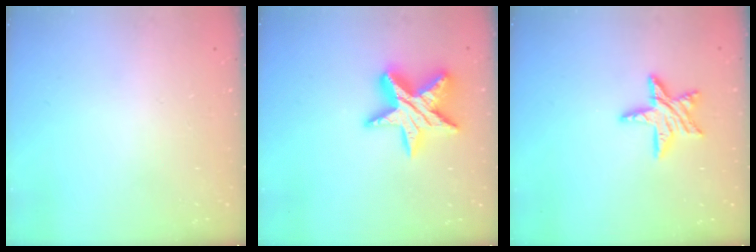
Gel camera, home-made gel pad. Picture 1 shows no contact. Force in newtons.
{"total": 16.7, "press": 16.6, "slide": 1.2}
{"total": 11.2, "press": 11.2, "slide": 1.0}